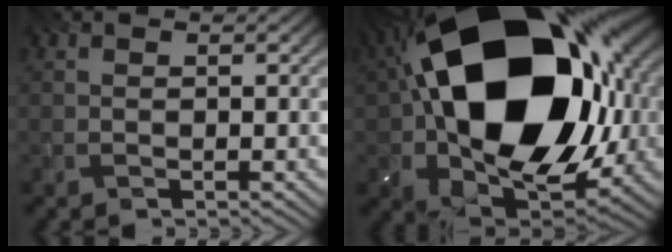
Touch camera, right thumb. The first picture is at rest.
{"total": 23.1, "force": [2.8, 15.8, 16.6], "torque": [-0.351, -0.025, 0.064]}